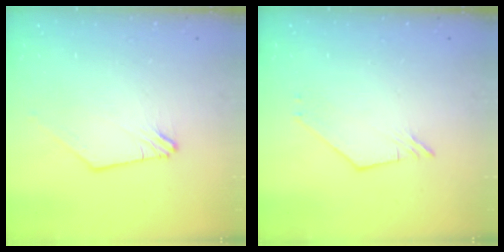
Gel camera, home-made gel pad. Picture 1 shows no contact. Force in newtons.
{"total": 2.5, "press": 2.5, "slide": 0.1}